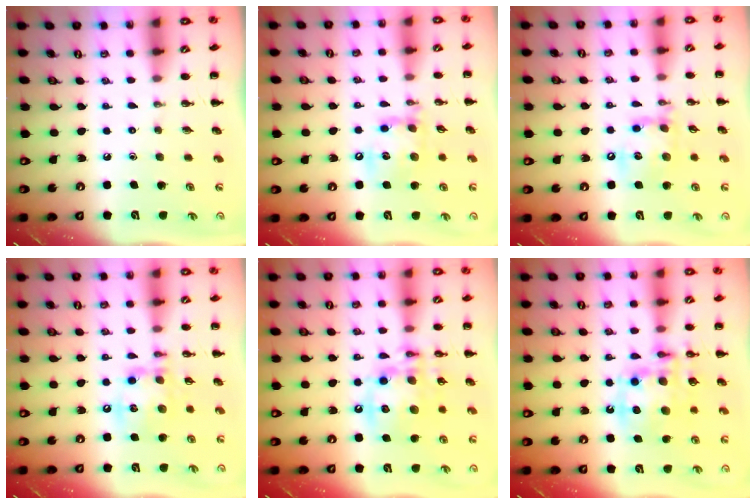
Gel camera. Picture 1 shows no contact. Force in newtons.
{"total": 13.7, "press": 13.5, "slide": 2.3}
{"total": 13.7, "press": 13.5, "slide": 2.3}
{"total": 14.6, "press": 14.4, "slide": 2.4}
{"total": 14.9, "press": 14.6, "slide": 3.2}
{"total": 14.6, "press": 14.3, "slide": 3.1}